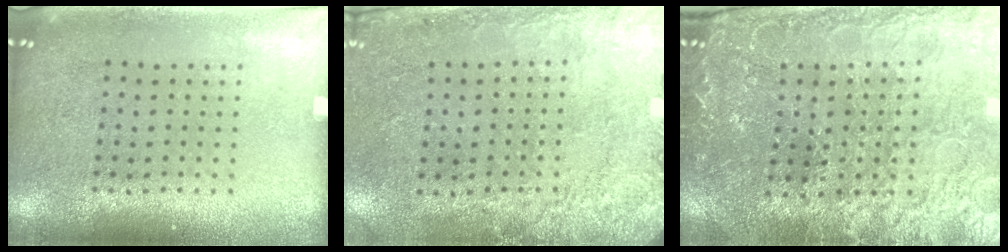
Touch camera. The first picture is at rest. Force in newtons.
{"total": 2.8, "press": 2.0, "slide": 1.9}
{"total": 3.2, "press": 3.1, "slide": 0.4}